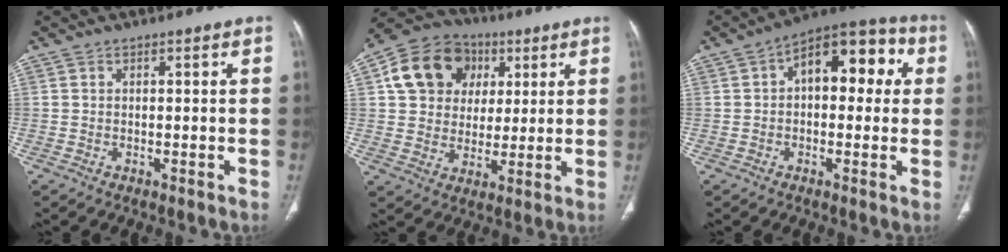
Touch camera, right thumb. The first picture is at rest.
{"total": 15.3, "force": [4.8, 12.7, 7.0], "torque": [-0.100, 0.008, 0.080]}
{"total": 13.7, "force": [2.6, 7.8, 11.0], "torque": [-0.102, 0.038, 0.026]}